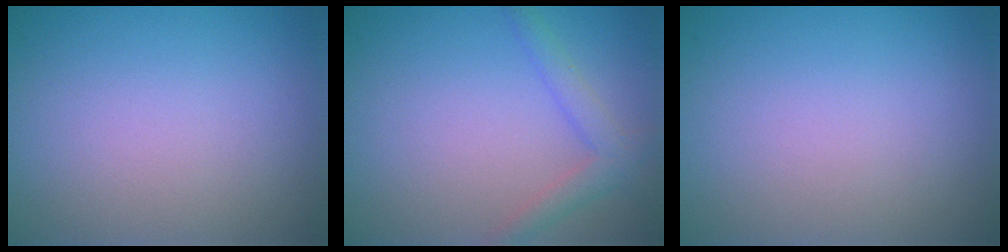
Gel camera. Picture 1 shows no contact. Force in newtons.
{"total": 2.3, "press": 2.3, "slide": 0.3}
{"total": 0.0}